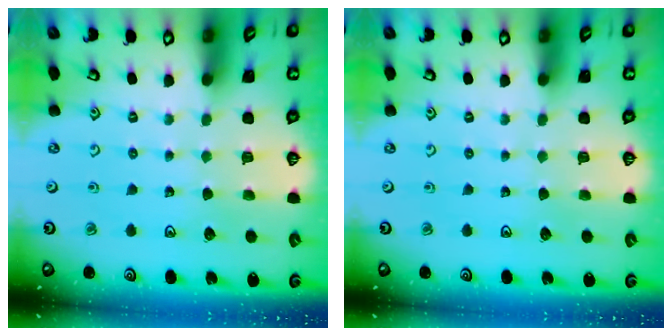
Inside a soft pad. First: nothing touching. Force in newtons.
{"total": 0.0}